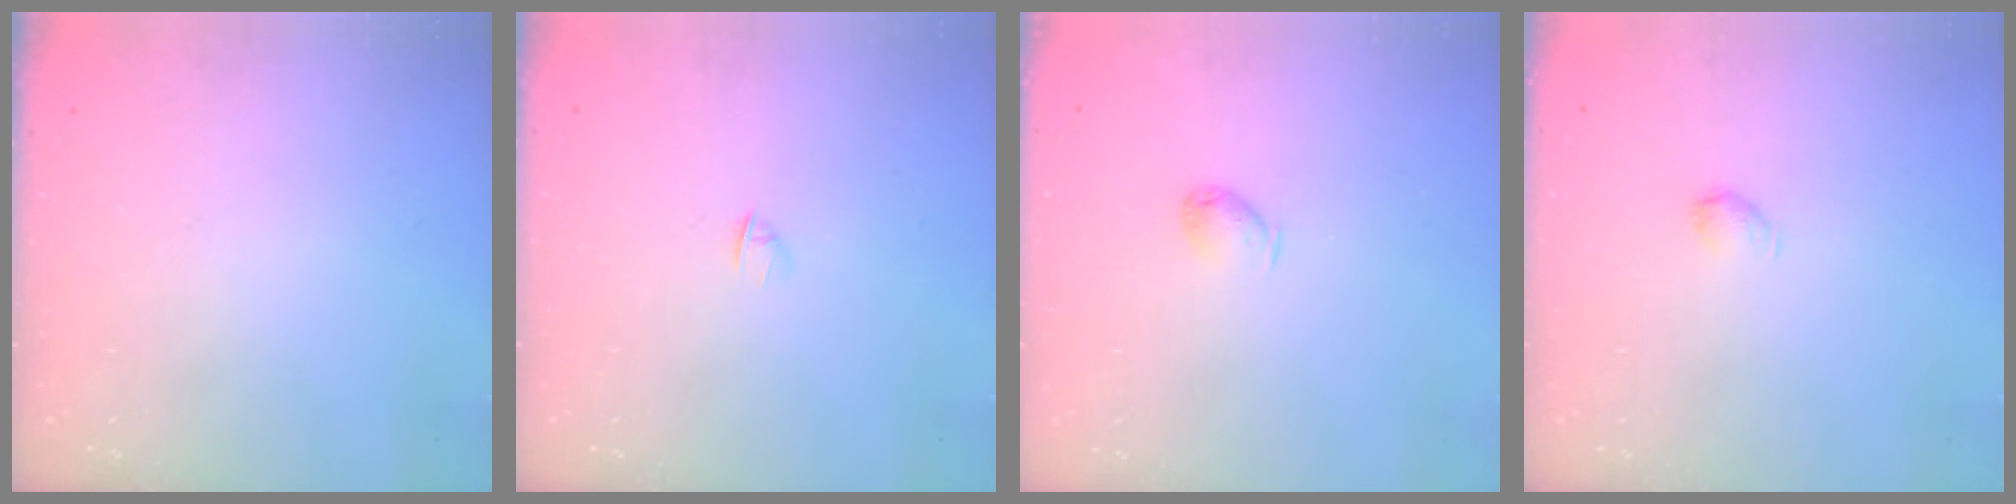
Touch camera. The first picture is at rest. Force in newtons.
{"total": 1.6, "press": 1.5, "slide": 0.4}
{"total": 4.1, "press": 4.0, "slide": 0.7}
{"total": 3.2, "press": 3.1, "slide": 0.6}